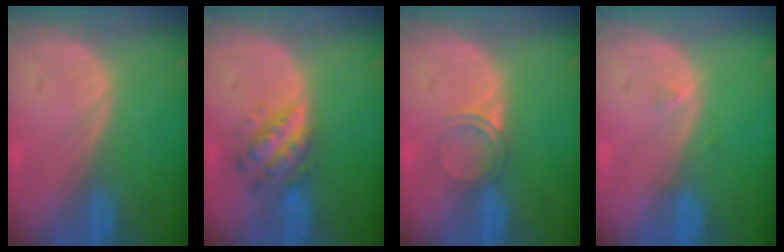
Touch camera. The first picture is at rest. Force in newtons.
{"total": 5.5, "press": 5.5, "slide": 0.2}
{"total": 2.9, "press": 2.6, "slide": 1.1}
{"total": 0.7, "press": 0.7, "slide": 0.2}